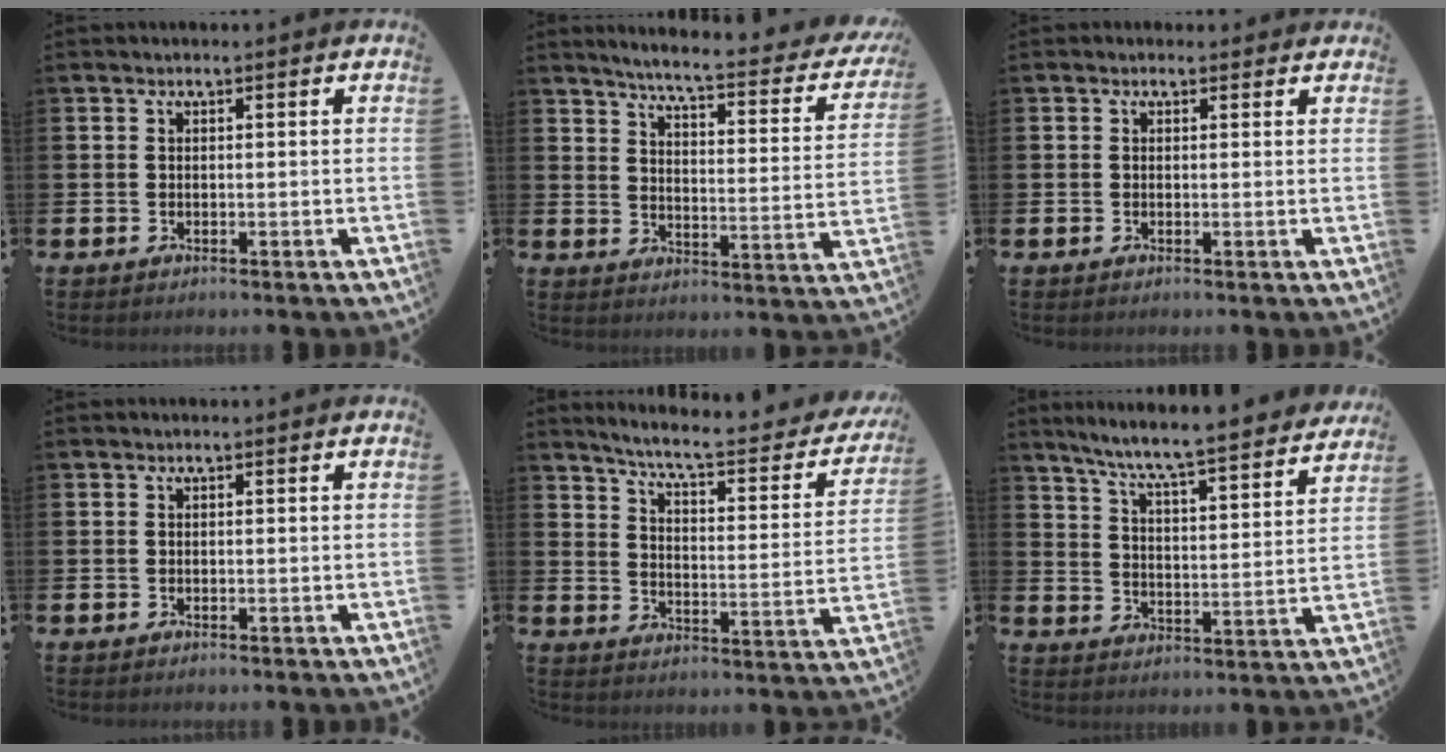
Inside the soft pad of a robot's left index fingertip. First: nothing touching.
{"total": 5.0, "force": [4.4, 0.1, 2.3], "torque": [-0.059, -0.041, 0.064]}
{"total": 0.7, "force": [0.4, 0.5, 0.1], "torque": [0.008, 0.003, 0.003]}
{"total": 0.0}
{"total": 6.4, "force": [5.7, 0.7, 2.8], "torque": [-0.073, -0.044, 0.087]}
{"total": 7.5, "force": [7.1, -0.2, 2.6], "torque": [-0.072, -0.059, 0.118]}